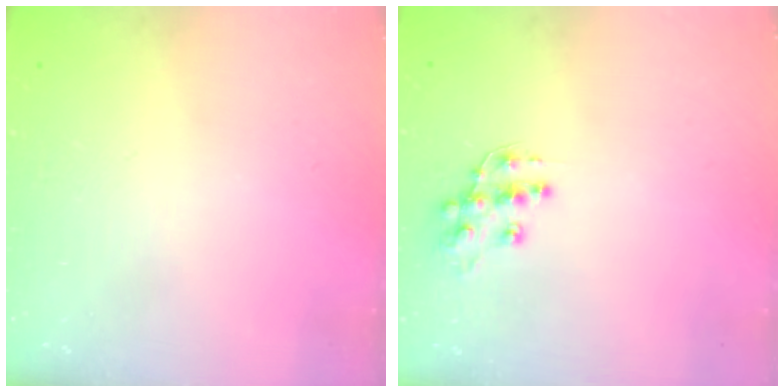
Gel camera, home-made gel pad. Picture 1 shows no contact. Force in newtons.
{"total": 10.8, "press": 10.7, "slide": 0.8}